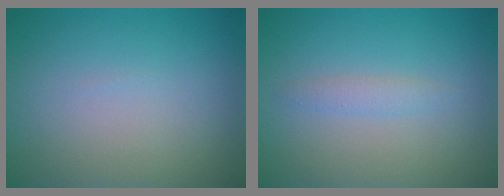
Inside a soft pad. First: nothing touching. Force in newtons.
{"total": 1.2, "press": 1.2, "slide": 0.0}